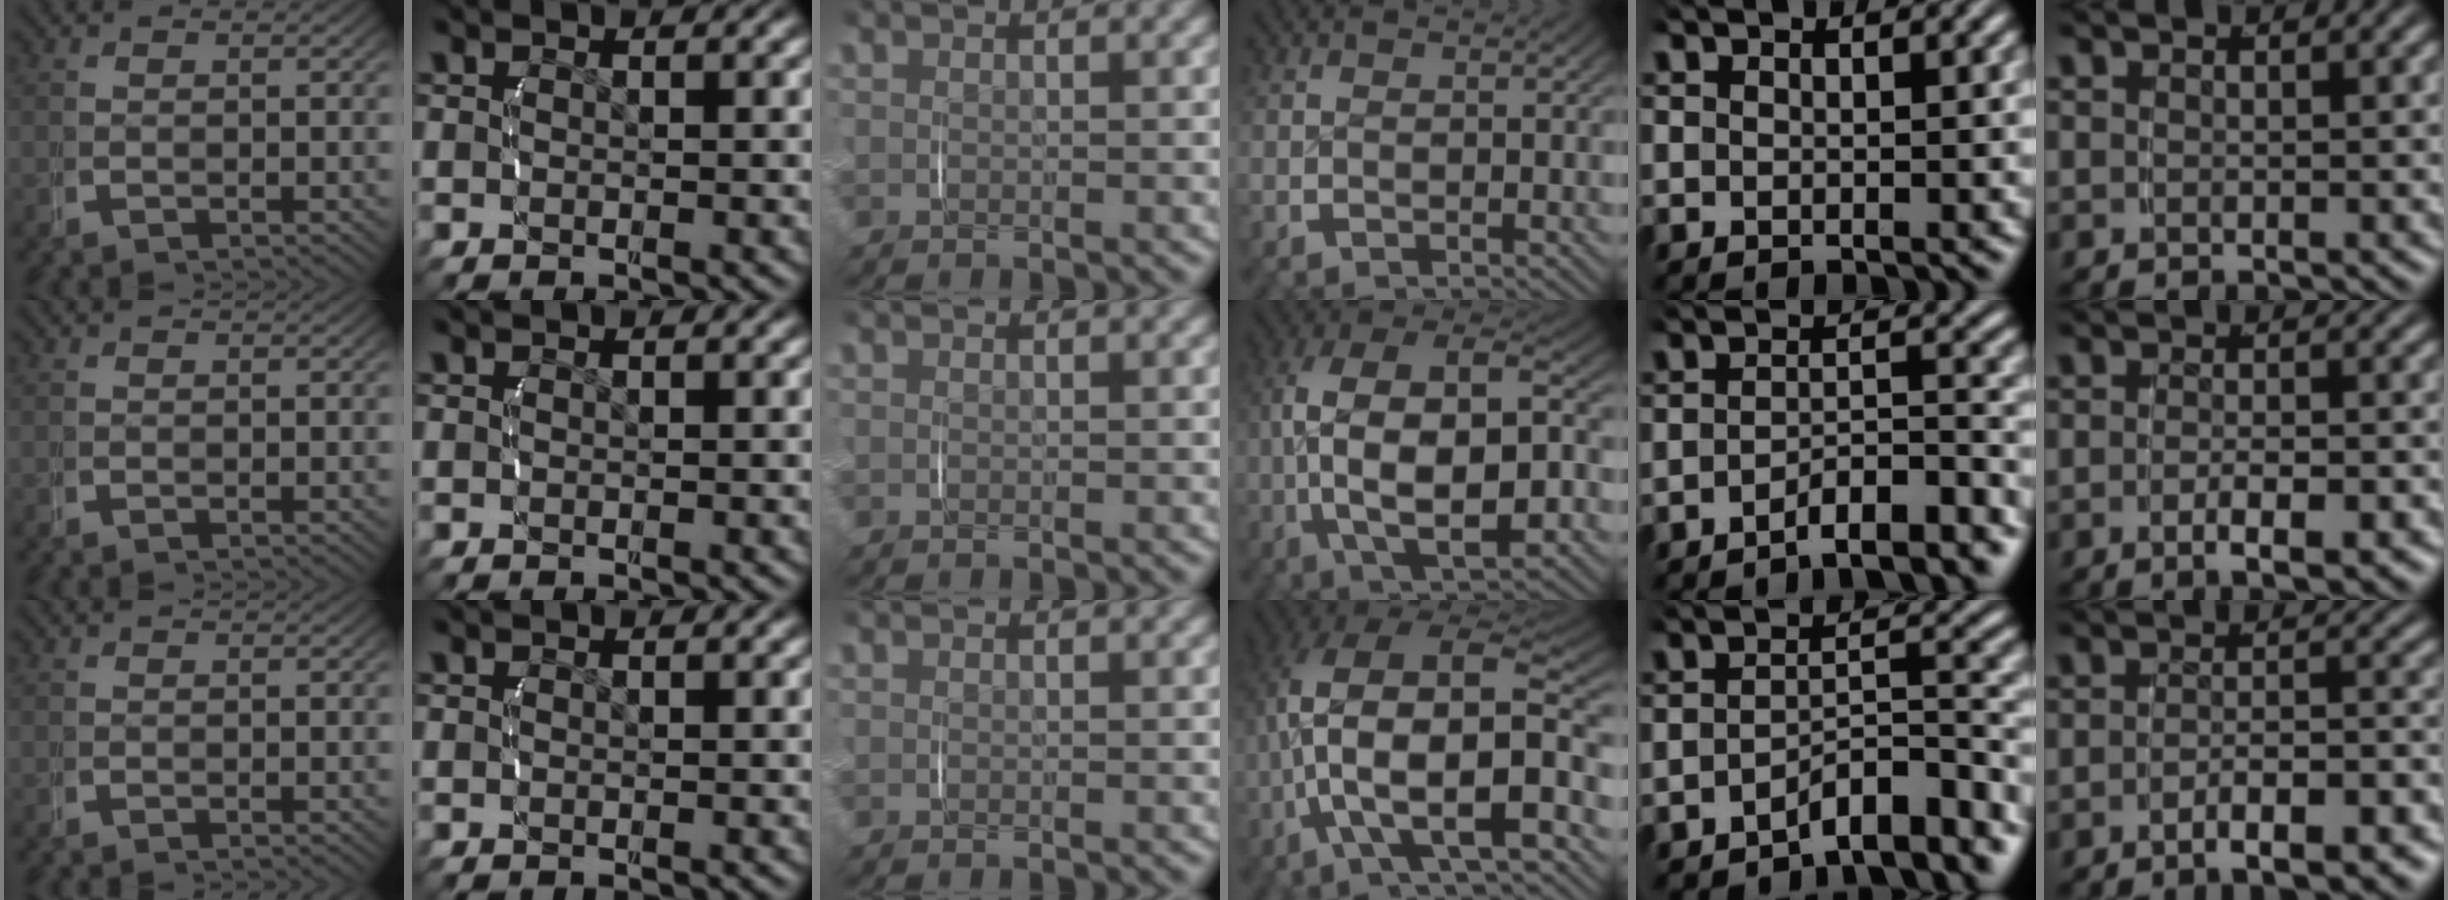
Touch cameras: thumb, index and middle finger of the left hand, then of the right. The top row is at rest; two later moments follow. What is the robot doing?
{"motion": "lift_and_place", "object": "toothpaste"}